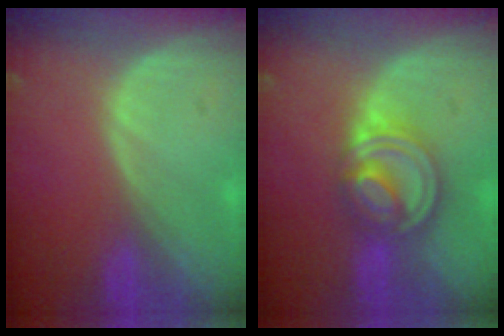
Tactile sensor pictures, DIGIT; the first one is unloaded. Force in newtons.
{"total": 8.2, "press": 6.9, "slide": 4.4}